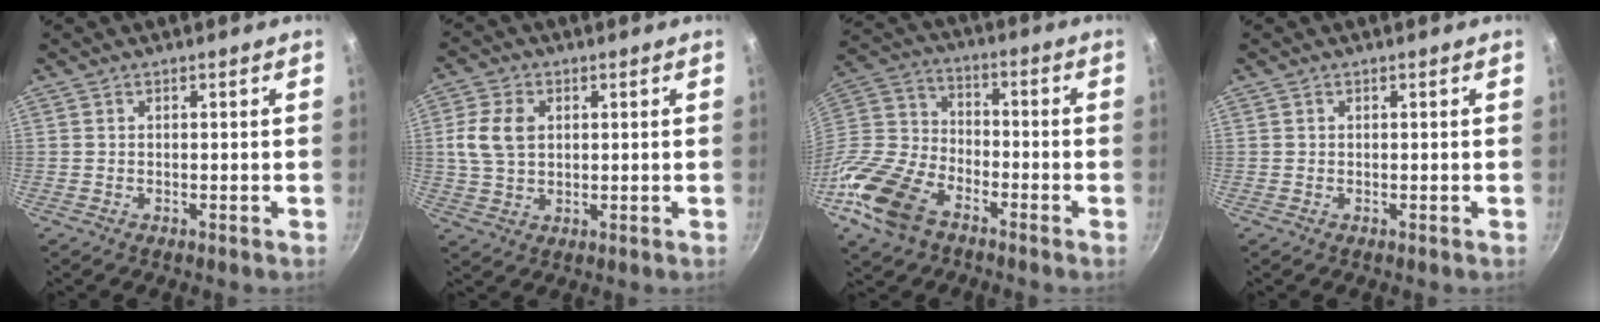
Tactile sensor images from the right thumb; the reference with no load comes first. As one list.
[{"total": 7.6, "force": [1.4, 5.3, 5.2], "torque": [-0.103, 0.002, 0.030]}, {"total": 17.7, "force": [-9.9, 10.5, 10.3], "torque": [-0.225, 0.037, -0.198]}, {"total": 0.0}]